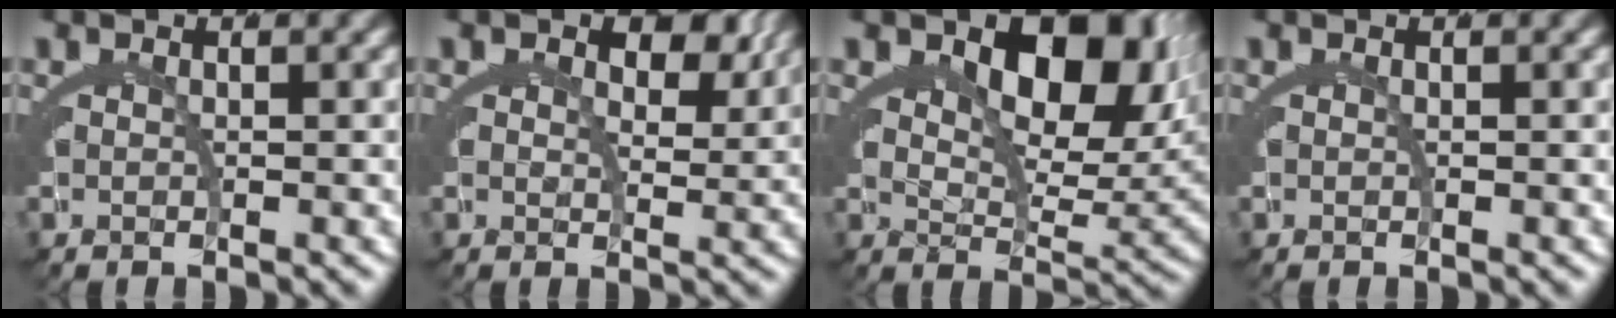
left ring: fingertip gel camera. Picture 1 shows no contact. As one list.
[{"total": 3.4, "force": [1.5, 2.3, 2.0], "torque": [-0.025, -0.016, 0.023]}, {"total": 8.6, "force": [3.9, 4.6, 6.2], "torque": [-0.097, -0.008, 0.064]}, {"total": 0.0}]